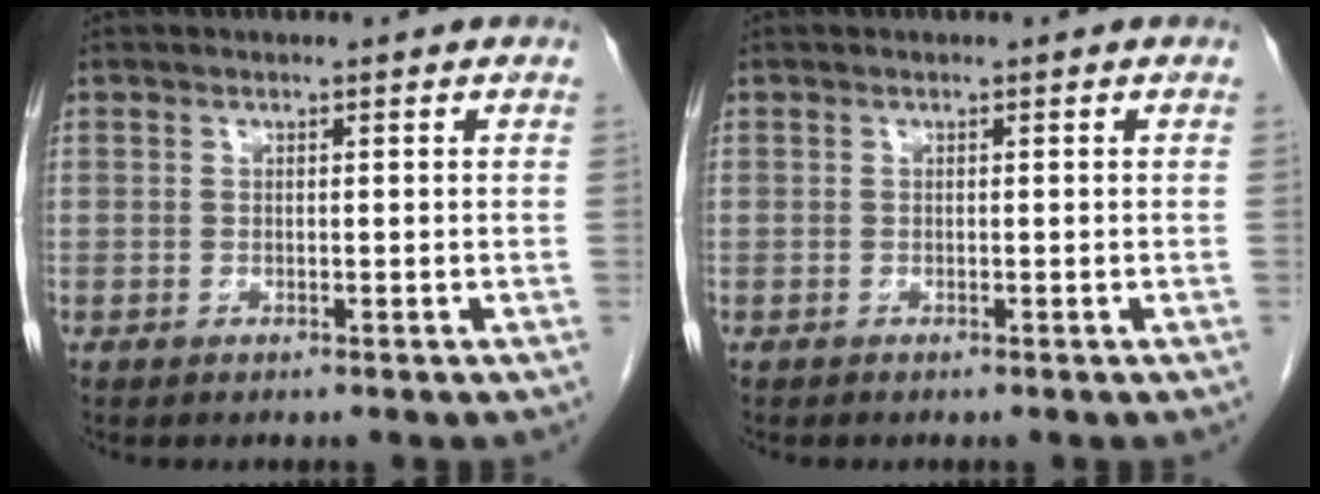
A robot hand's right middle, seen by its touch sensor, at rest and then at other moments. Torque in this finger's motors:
{"motor_torque": [0.05, 0.00, -0.01, 0.01]}